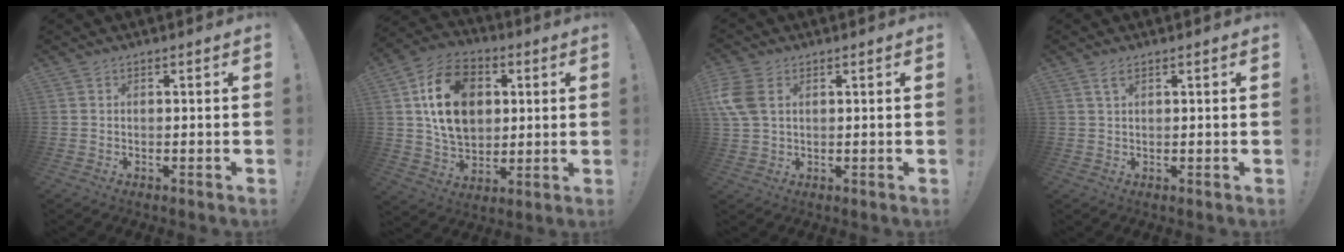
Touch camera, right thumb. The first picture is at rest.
{"total": 19.0, "force": [4.8, 14.0, 11.9], "torque": [-0.193, -0.010, 0.089]}
{"total": 7.9, "force": [2.5, 5.1, 5.5], "torque": [-0.122, -0.005, 0.048]}
{"total": 2.3, "force": [1.0, 0.2, 2.0], "torque": [-0.040, 0.000, 0.016]}